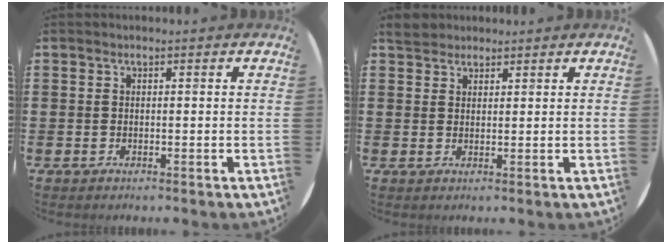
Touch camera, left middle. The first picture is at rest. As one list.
[{"total": 2.6, "force": [2.4, 1.0, 0.2], "torque": [-0.001, 0.002, 0.046]}]